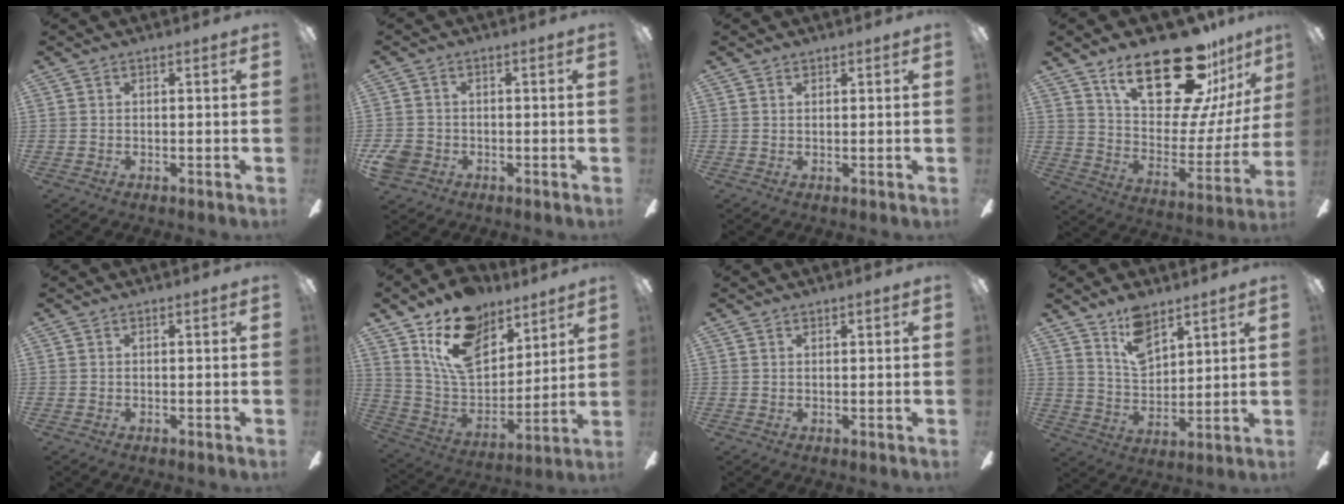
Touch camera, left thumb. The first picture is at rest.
{"total": 4.6, "force": [-1.9, 3.8, 1.8], "torque": [-0.048, 0.012, -0.037]}
{"total": 0.7, "force": [0.6, 0.3, 0.1], "torque": [-0.003, 0.000, 0.012]}
{"total": 25.4, "force": [17.5, 10.0, 15.5], "torque": [-0.230, -0.116, 0.299]}
{"total": 0.0}
{"total": 17.5, "force": [11.4, 9.8, 9.0], "torque": [-0.164, -0.054, 0.210]}
{"total": 0.7, "force": [0.6, 0.3, 0.3], "torque": [-0.006, 0.002, 0.010]}
{"total": 9.7, "force": [7.2, 4.7, 4.4], "torque": [-0.076, -0.033, 0.131]}